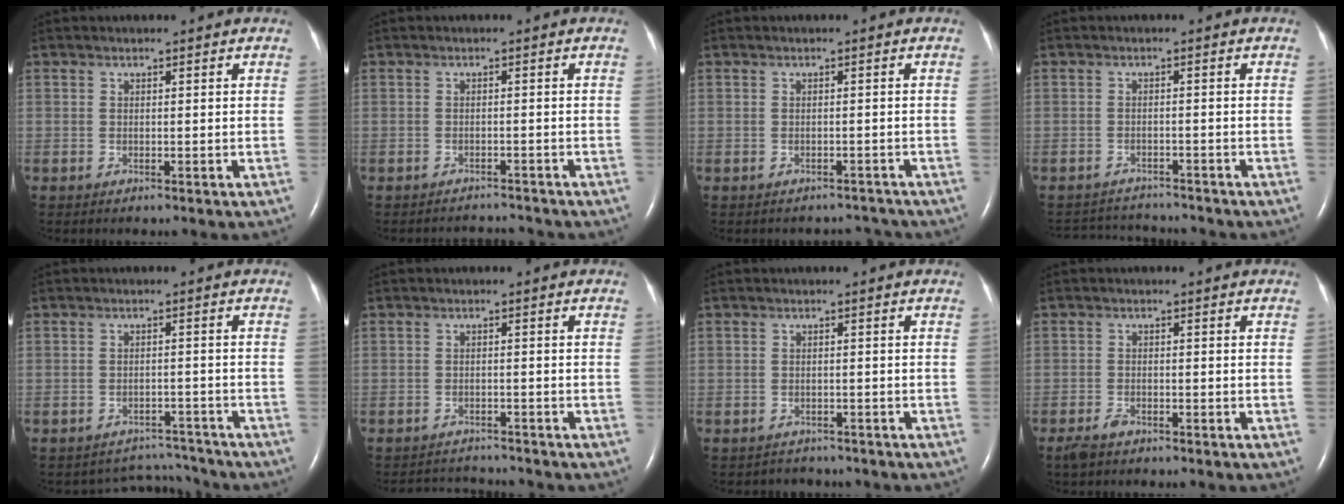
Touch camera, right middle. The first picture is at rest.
{"total": 3.0, "force": [-2.9, 0.0, -0.6], "torque": [0.009, -0.007, -0.042]}
{"total": 2.6, "force": [-2.4, 0.9, -0.5], "torque": [0.011, 0.004, -0.032]}
{"total": 6.4, "force": [-6.4, 0.7, 0.3], "torque": [-0.008, 0.005, -0.092]}
{"total": 4.8, "force": [-4.4, 0.6, -1.8], "torque": [0.019, 0.020, -0.057]}
{"total": 3.9, "force": [-3.8, 0.0, -0.6], "torque": [0.004, -0.002, -0.059]}
{"total": 3.0, "force": [-2.5, 1.6, -0.3], "torque": [-0.004, 0.006, -0.035]}
{"total": 3.7, "force": [-3.1, 0.5, 2.0], "torque": [-0.053, -0.010, -0.063]}